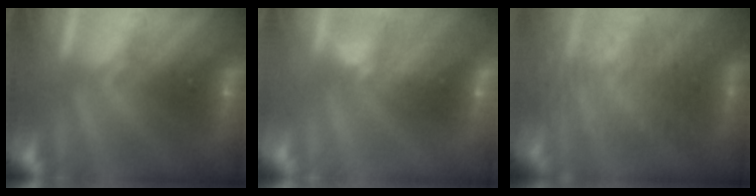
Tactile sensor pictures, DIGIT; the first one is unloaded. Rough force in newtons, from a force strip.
{"total": 8.7}
{"total": 3.2}